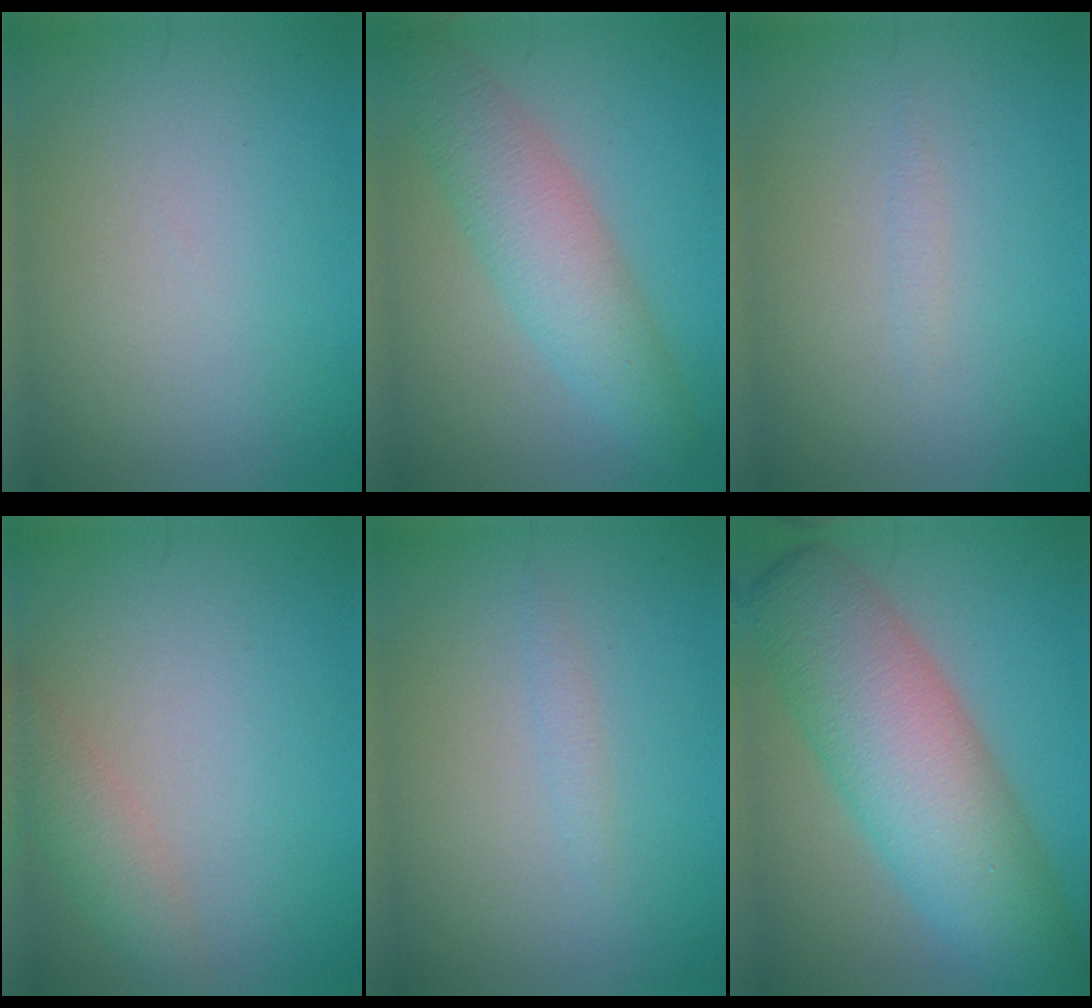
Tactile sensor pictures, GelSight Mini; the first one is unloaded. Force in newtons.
{"total": 5.5, "press": 5.5, "slide": 0.2}
{"total": 0.6, "press": 0.6, "slide": 0.0}
{"total": 2.6, "press": 2.6, "slide": 0.1}
{"total": 0.8, "press": 0.8, "slide": 0.0}
{"total": 10.8, "press": 10.8, "slide": 0.2}